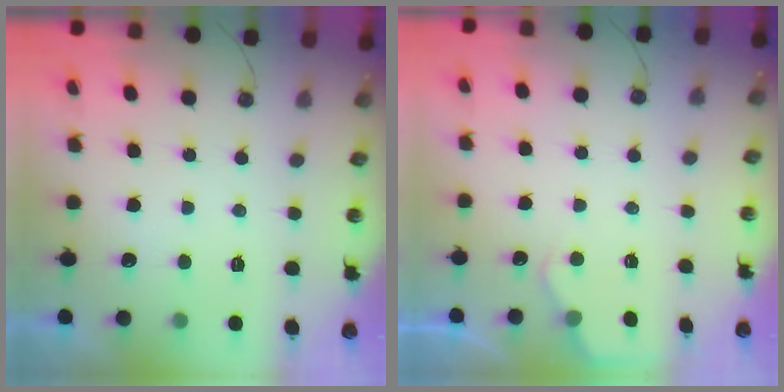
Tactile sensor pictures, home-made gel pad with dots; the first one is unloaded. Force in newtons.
{"total": 3.0, "press": 2.9, "slide": 0.4}